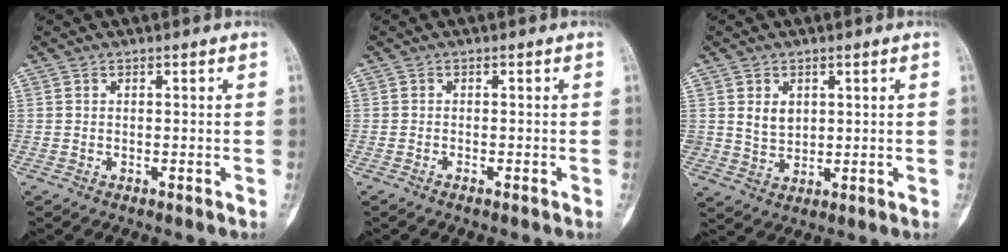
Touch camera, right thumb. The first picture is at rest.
{"total": 0.7, "force": [-0.5, 0.2, 0.4], "torque": [-0.011, 0.002, -0.008]}
{"total": 4.4, "force": [1.4, 3.4, 2.5], "torque": [-0.028, -0.013, 0.034]}